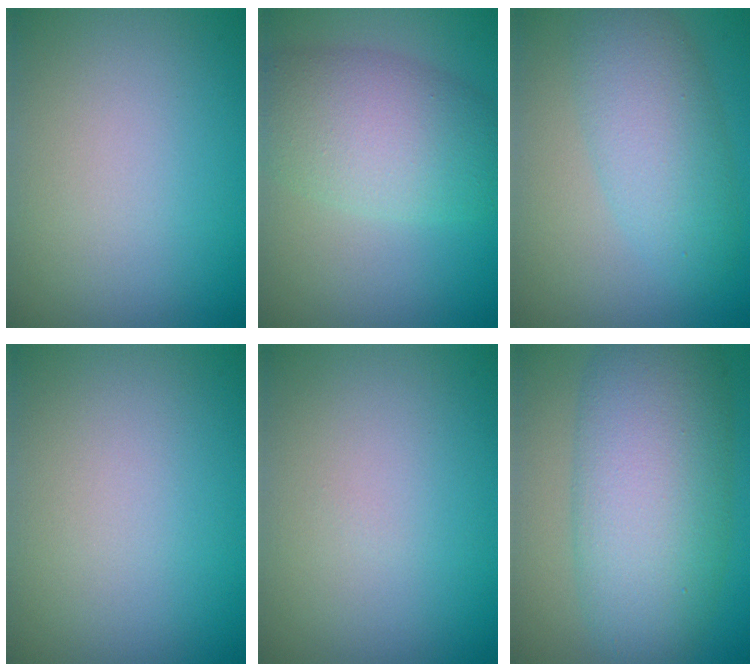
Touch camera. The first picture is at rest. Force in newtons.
{"total": 6.6, "press": 6.6, "slide": 0.4}
{"total": 4.9, "press": 4.9, "slide": 0.1}
{"total": 0.0}
{"total": 0.0}
{"total": 10.2, "press": 10.2, "slide": 0.1}